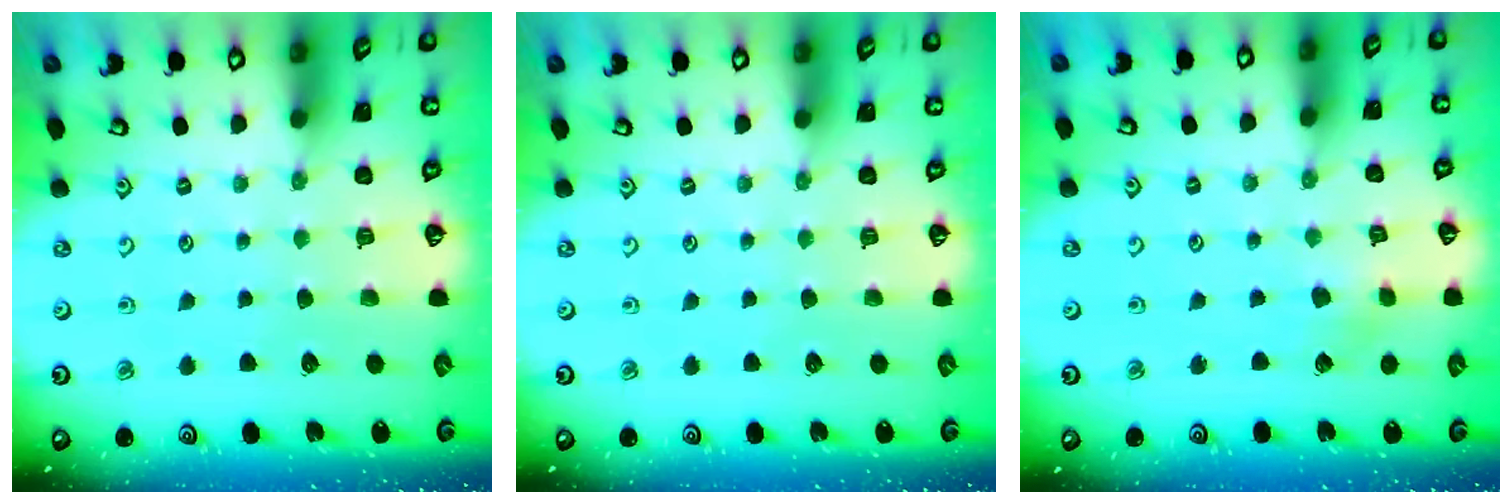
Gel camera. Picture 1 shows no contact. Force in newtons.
{"total": 0.0}
{"total": 2.9, "press": 2.9, "slide": 0.4}